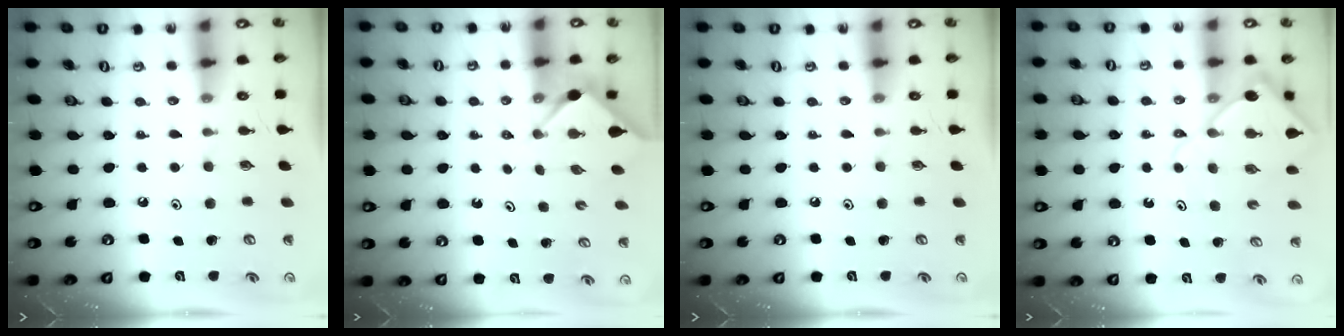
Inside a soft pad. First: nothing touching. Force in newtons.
{"total": 2.9, "press": 2.8, "slide": 0.4}
{"total": 0.0}
{"total": 8.3, "press": 8.3, "slide": 0.8}